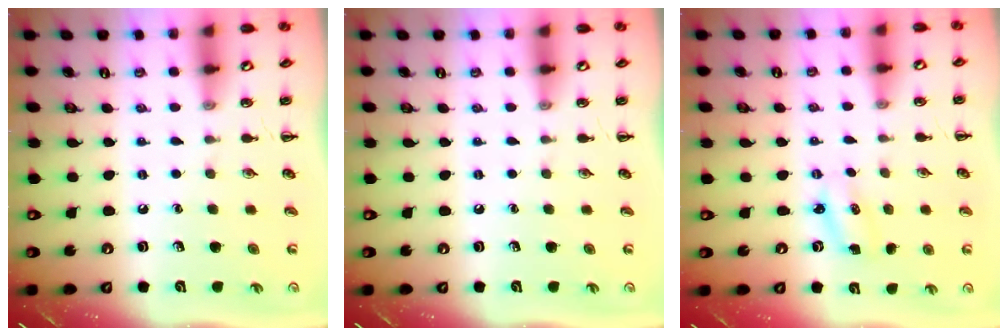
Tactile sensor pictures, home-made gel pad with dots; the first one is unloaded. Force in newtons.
{"total": 0.0}
{"total": 2.5, "press": 2.5, "slide": 0.4}